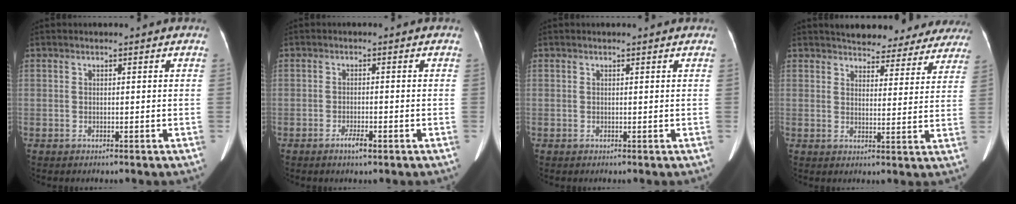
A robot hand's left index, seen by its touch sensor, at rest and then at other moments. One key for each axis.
{"total": 2.3, "fx": -1.5, "fy": 0.4, "fz": 1.7, "tx": -0.028, "ty": -0.001, "tz": -0.024}
{"total": 0.0}
{"total": 17.1, "fx": 15.7, "fy": 5.4, "fz": 4.3, "tx": -0.031, "ty": -0.002, "tz": 0.172}